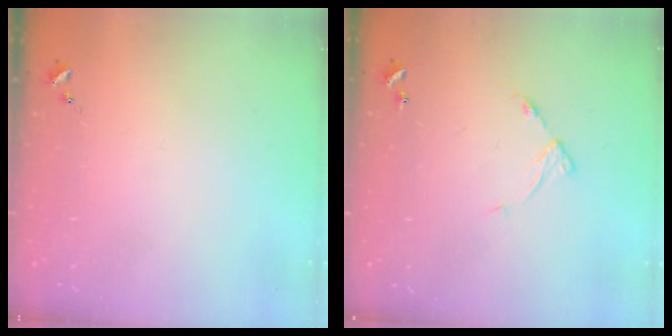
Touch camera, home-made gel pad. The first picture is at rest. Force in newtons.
{"total": 6.5, "press": 6.5, "slide": 0.5}